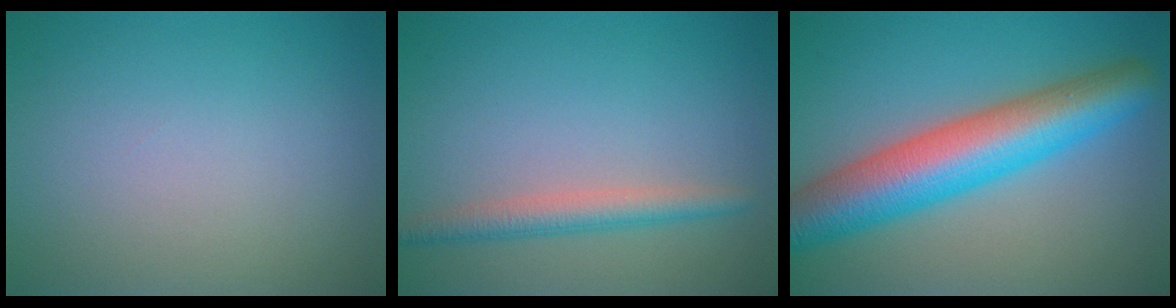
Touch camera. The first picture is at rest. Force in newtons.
{"total": 2.7, "press": 2.7, "slide": 0.2}
{"total": 9.6, "press": 9.5, "slide": 0.4}